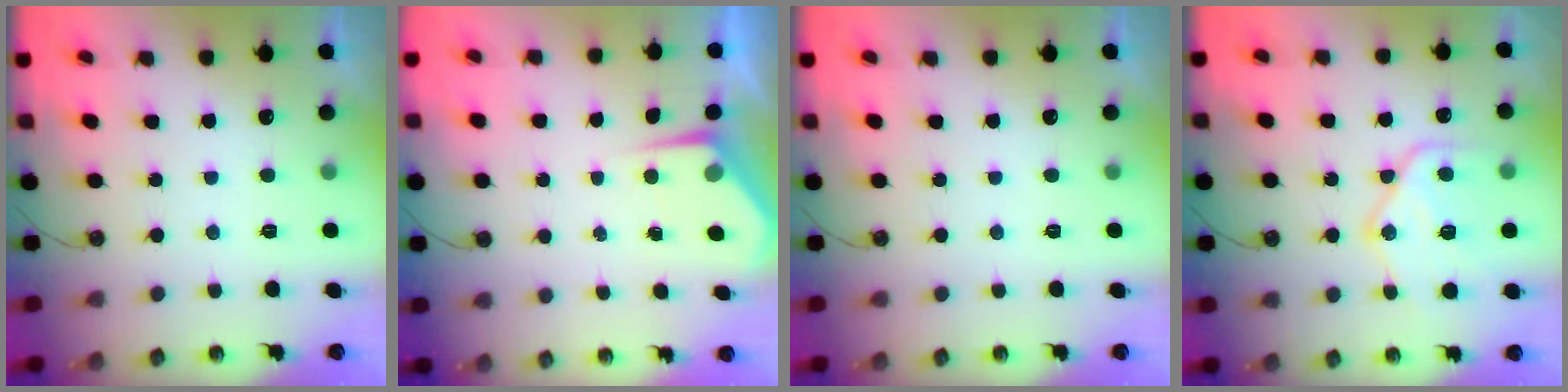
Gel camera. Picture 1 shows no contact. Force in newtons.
{"total": 4.6, "press": 4.6, "slide": 0.3}
{"total": 0.0}
{"total": 16.8, "press": 16.7, "slide": 1.8}